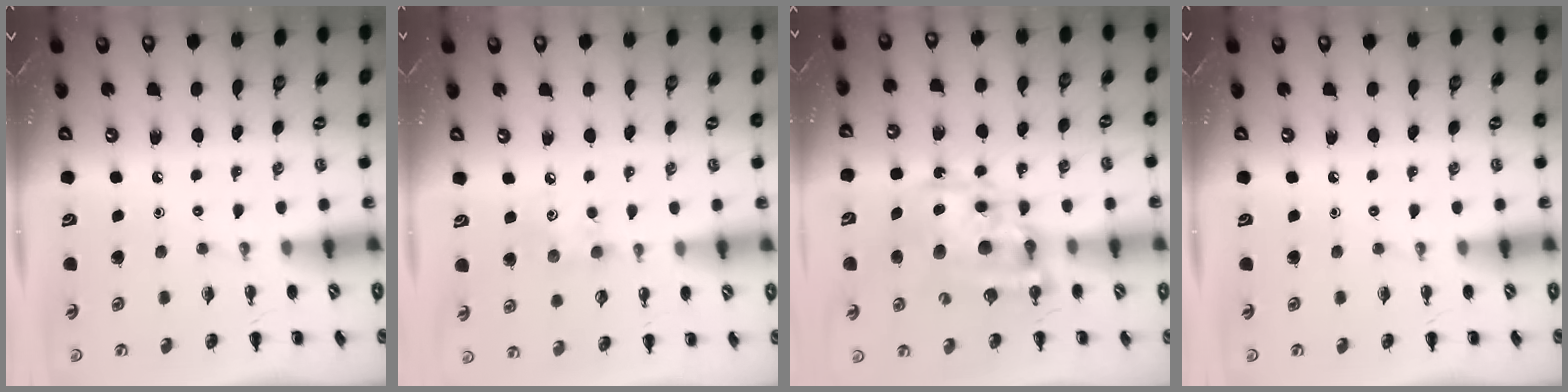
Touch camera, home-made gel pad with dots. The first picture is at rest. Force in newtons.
{"total": 5.8, "press": 5.7, "slide": 1.3}
{"total": 16.5, "press": 16.1, "slide": 3.6}
{"total": 0.0}